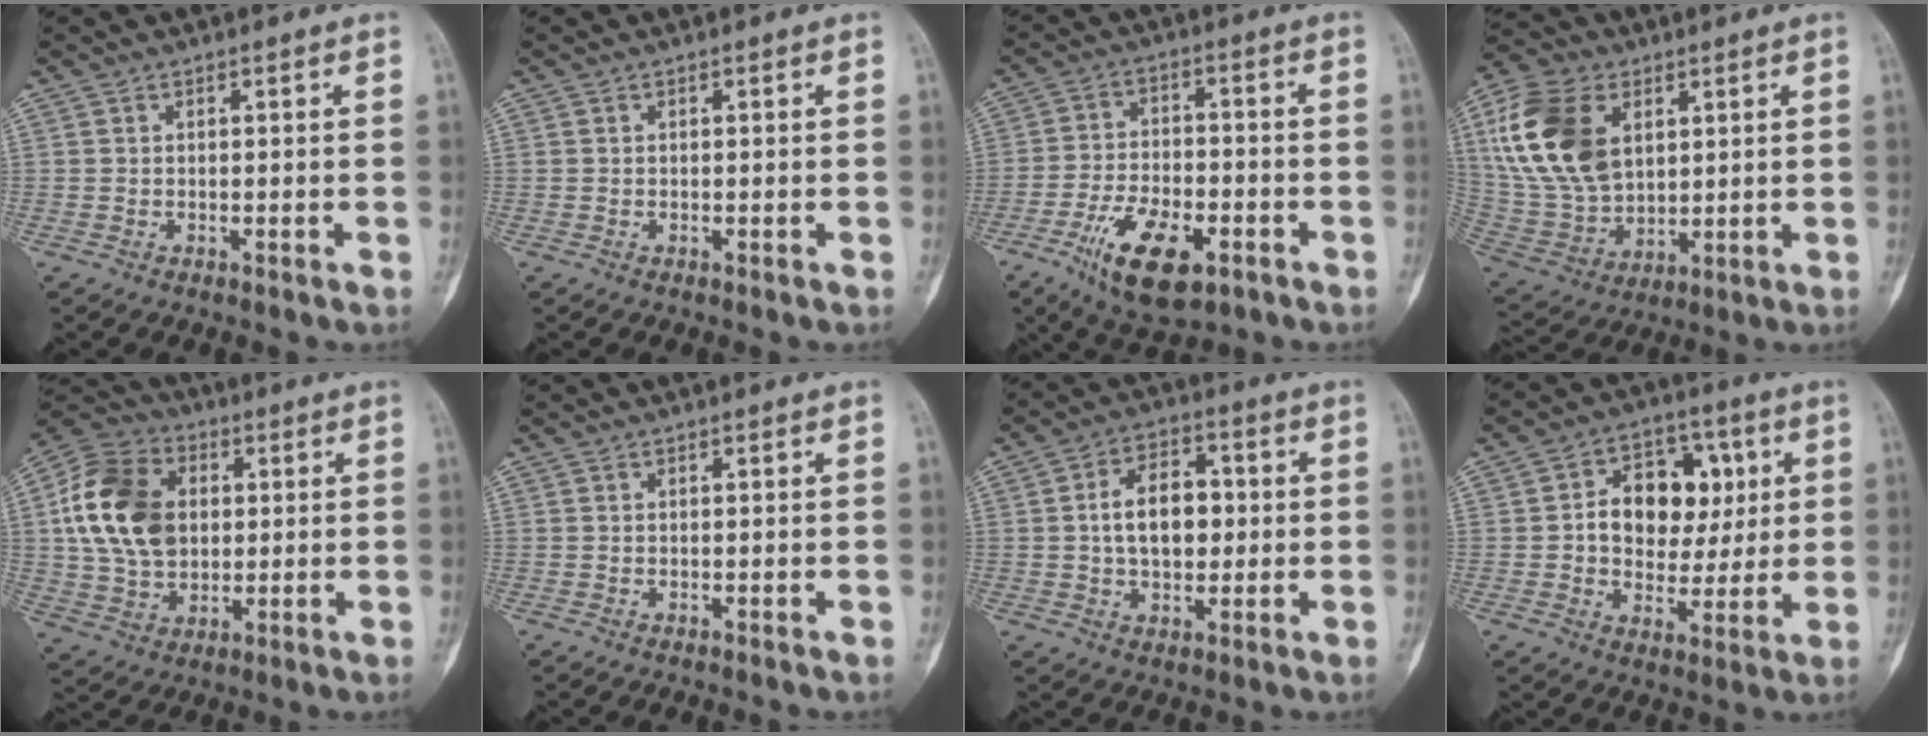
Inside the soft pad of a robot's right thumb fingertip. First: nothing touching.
{"total": 0.0}
{"total": 13.6, "force": [-6.7, 6.3, 10.1], "torque": [-0.169, 0.017, -0.111]}
{"total": 19.4, "force": [5.8, 12.8, 13.5], "torque": [-0.265, -0.009, 0.117]}
{"total": 17.6, "force": [2.5, 13.1, 11.4], "torque": [-0.194, 0.010, 0.043]}
{"total": 0.0}
{"total": 10.8, "force": [0.5, 6.9, 8.3], "torque": [-0.116, 0.016, 0.007]}
{"total": 14.2, "force": [2.2, 10.4, 9.4], "torque": [-0.089, 0.013, 0.035]}